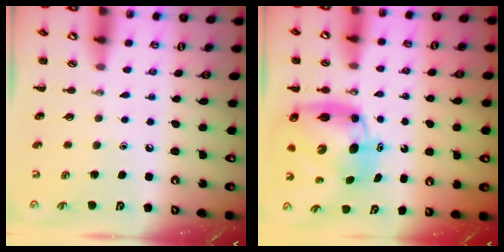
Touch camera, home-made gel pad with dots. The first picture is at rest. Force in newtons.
{"total": 10.2, "press": 9.8, "slide": 3.0}